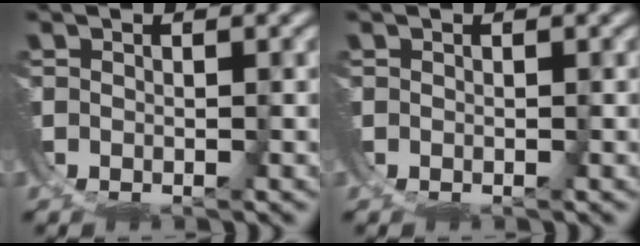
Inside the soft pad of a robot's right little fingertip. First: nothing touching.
{"total": 0.0}